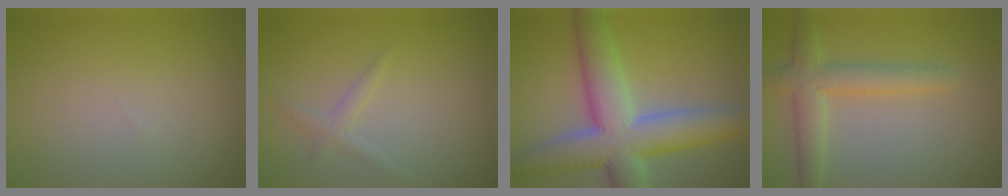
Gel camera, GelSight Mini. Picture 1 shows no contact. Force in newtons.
{"total": 1.3, "press": 1.3, "slide": 0.0}
{"total": 10.1, "press": 10.0, "slide": 0.8}
{"total": 2.9, "press": 2.9, "slide": 0.1}